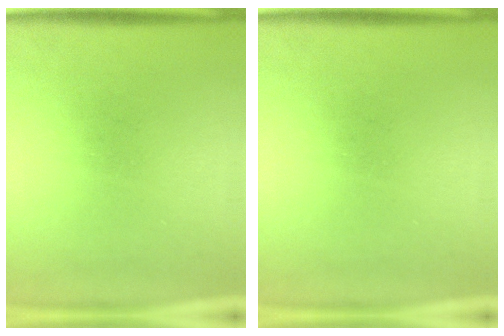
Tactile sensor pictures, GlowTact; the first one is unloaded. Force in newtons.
{"total": 0.0}